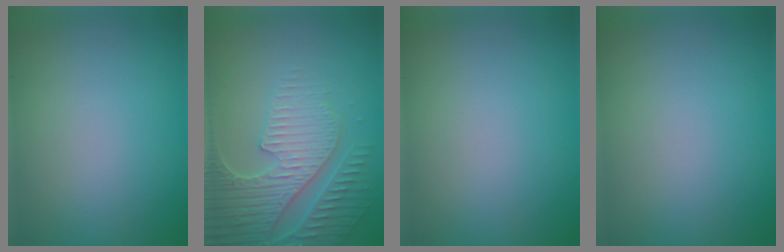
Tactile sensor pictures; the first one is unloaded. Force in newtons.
{"total": 5.3, "press": 4.8, "slide": 2.3}
{"total": 0.0}
{"total": 0.0}